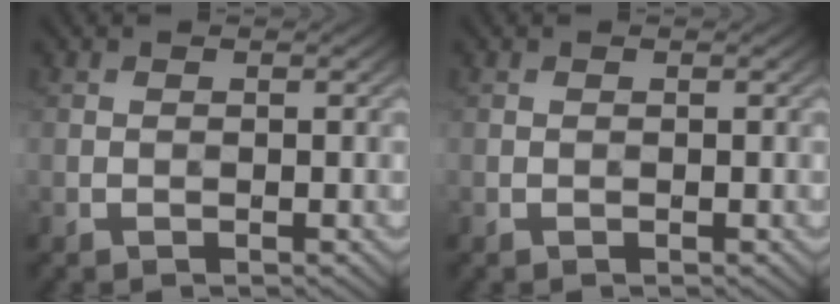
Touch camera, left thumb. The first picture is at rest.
{"total": 0.0}